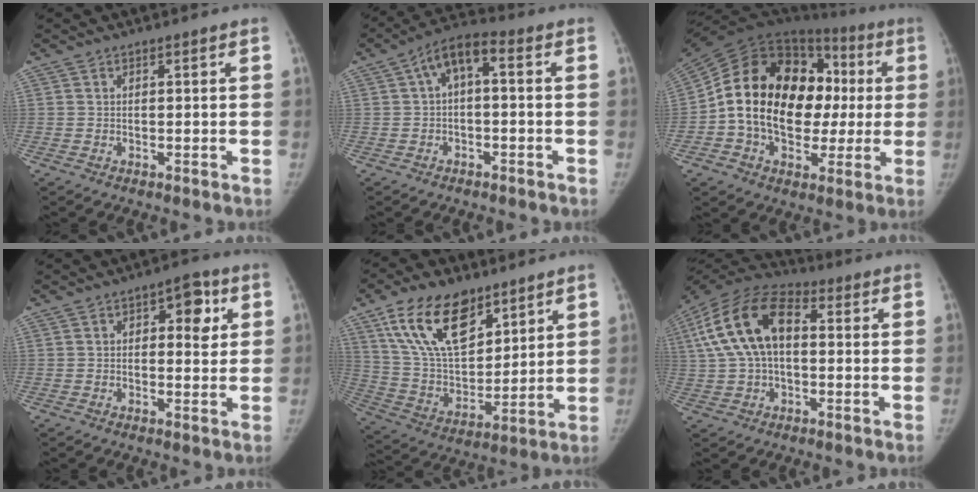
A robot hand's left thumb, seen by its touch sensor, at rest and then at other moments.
{"total": 6.6, "force": [0.3, 3.0, 5.9], "torque": [-0.100, 0.036, -0.006]}
{"total": 25.2, "force": [0.8, 17.0, 18.6], "torque": [-0.281, 0.043, 0.013]}
{"total": 6.7, "force": [1.9, 3.7, 5.3], "torque": [-0.040, 0.003, 0.021]}
{"total": 19.0, "force": [11.1, 10.0, 11.6], "torque": [-0.171, -0.046, 0.212]}
{"total": 16.8, "force": [2.5, 9.9, 13.3], "torque": [-0.261, 0.036, 0.037]}